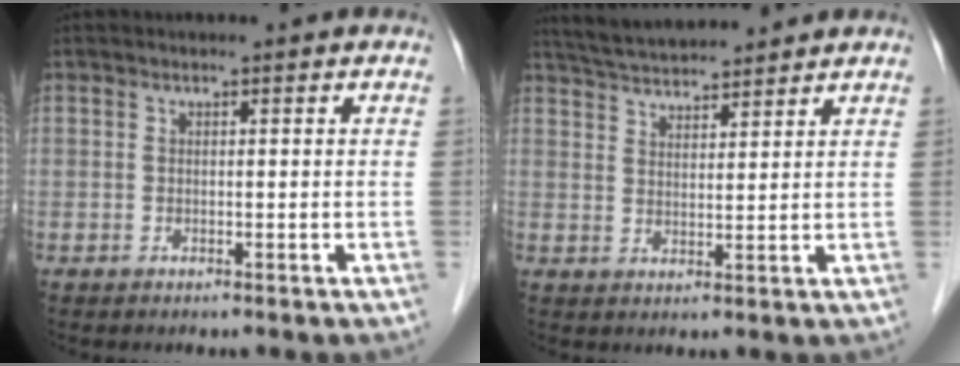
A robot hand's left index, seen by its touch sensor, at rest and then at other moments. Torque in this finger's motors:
{"motor_torque": [0.51, -0.45, 0.11, 0.02]}